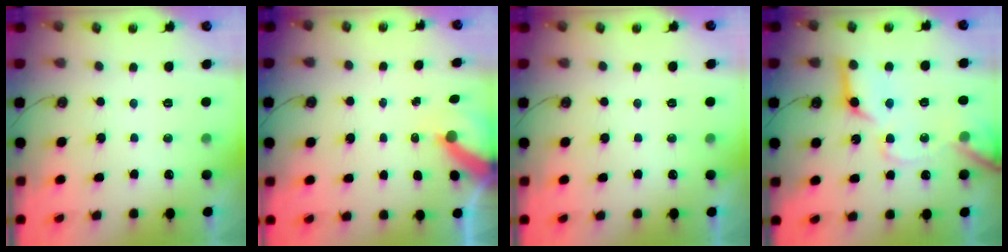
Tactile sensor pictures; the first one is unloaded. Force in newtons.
{"total": 6.4, "press": 6.4, "slide": 0.6}
{"total": 0.0}
{"total": 17.3, "press": 17.2, "slide": 2.3}